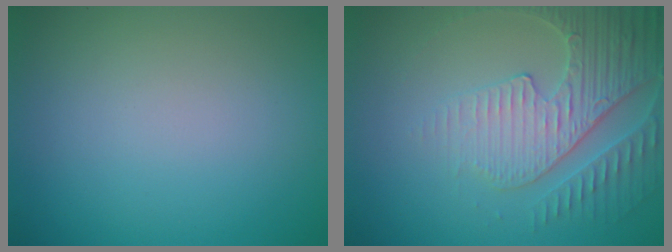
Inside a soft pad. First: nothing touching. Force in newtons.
{"total": 4.3, "press": 4.3, "slide": 0.4}